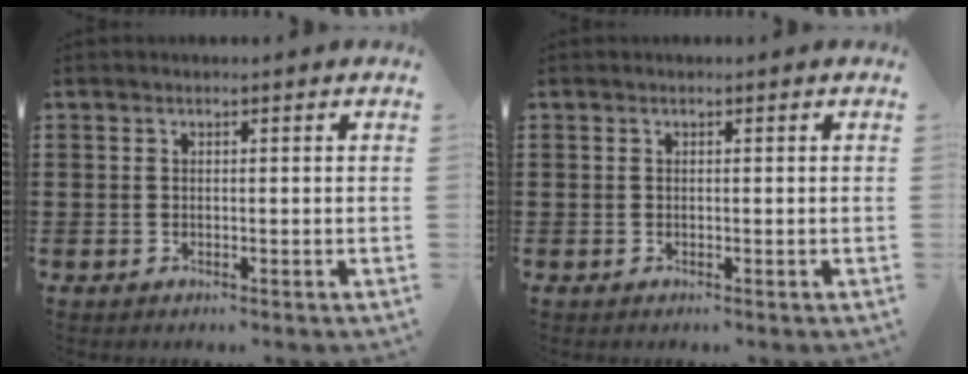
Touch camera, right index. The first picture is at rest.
{"total": 0.0}